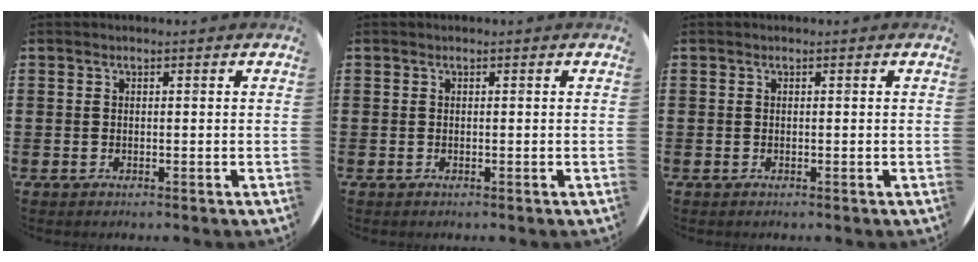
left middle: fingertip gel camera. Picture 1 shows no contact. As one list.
[{"total": 0.0}, {"total": 0.0}]